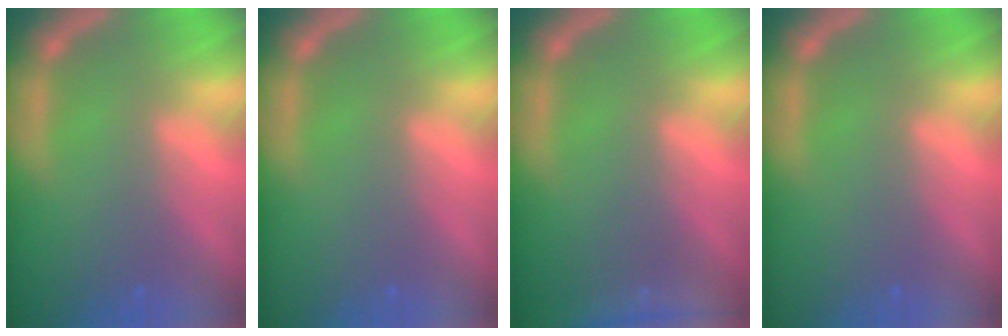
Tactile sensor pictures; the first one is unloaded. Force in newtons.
{"total": 0.0}
{"total": 8.0}
{"total": 0.0}